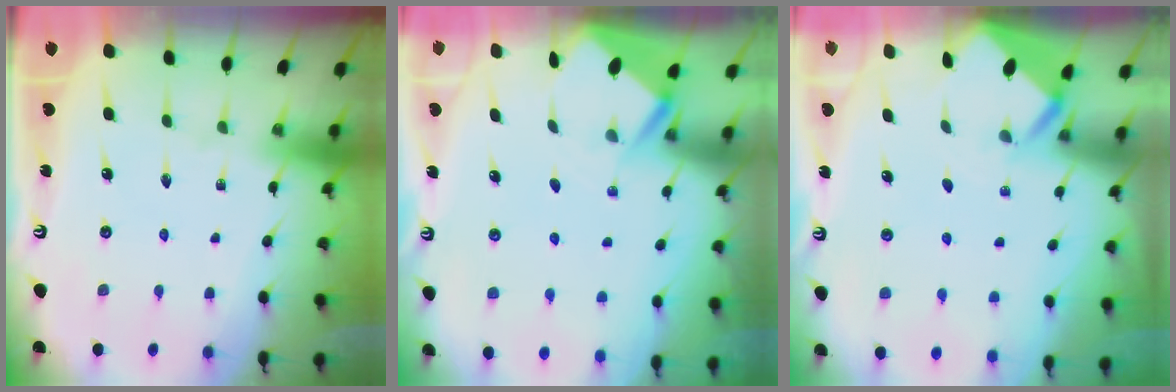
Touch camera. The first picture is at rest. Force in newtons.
{"total": 2.9, "press": 2.9, "slide": 0.4}
{"total": 2.9, "press": 2.9, "slide": 0.2}